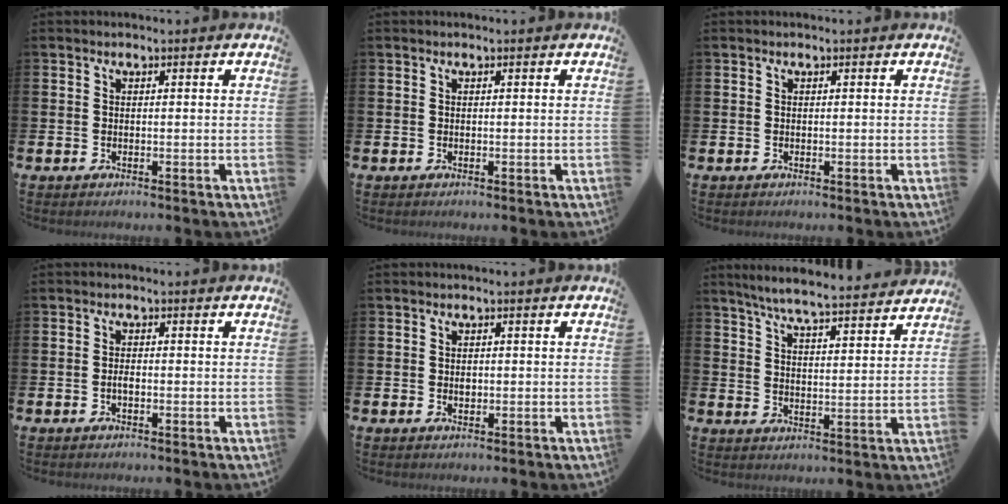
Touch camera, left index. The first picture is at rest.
{"total": 0.0}
{"total": 0.0}
{"total": 1.1, "force": [-0.3, 0.5, 0.9], "torque": [-0.016, -0.001, -0.007]}
{"total": 0.9, "force": [0.1, 0.7, 0.6], "torque": [-0.003, 0.001, 0.000]}
{"total": 6.4, "force": [6.1, -0.1, 1.9], "torque": [-0.056, -0.044, 0.105]}